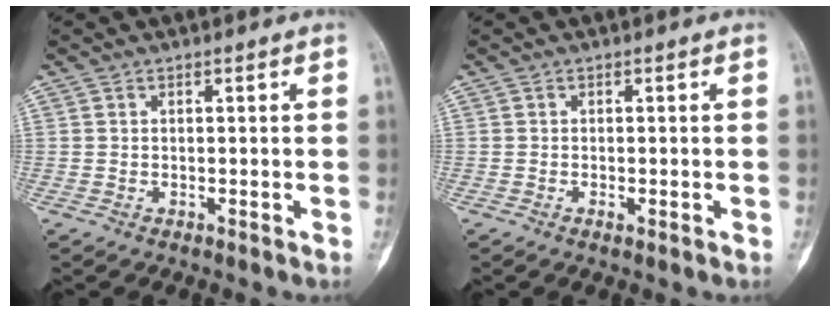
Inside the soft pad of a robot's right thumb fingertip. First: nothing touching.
{"total": 1.0, "force": [-0.3, 0.4, 0.8], "torque": [-0.011, 0.000, -0.006]}